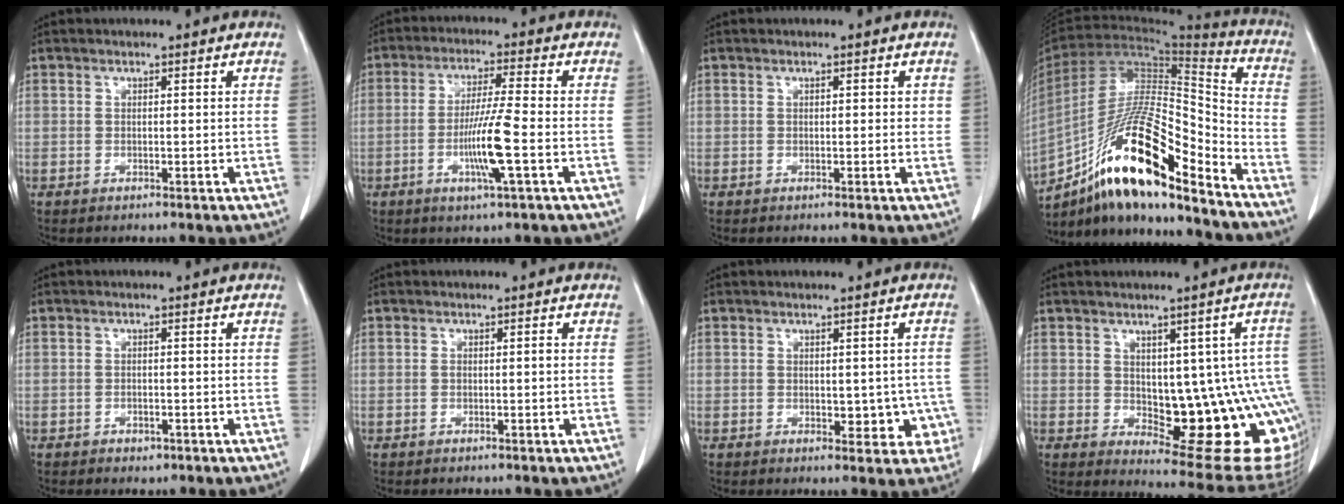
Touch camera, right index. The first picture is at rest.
{"total": 8.4, "force": [-2.4, -0.5, 8.0], "torque": [-0.152, -0.010, -0.046]}
{"total": 1.3, "force": [0.4, 0.6, 1.0], "torque": [-0.011, 0.001, 0.003]}
{"total": 22.0, "force": [-14.2, 3.7, 16.4], "torque": [-0.297, -0.005, -0.249]}
{"total": 1.4, "force": [-0.8, 0.9, 0.6], "torque": [-0.009, 0.002, -0.006]}
{"total": 0.7, "force": [0.0, 0.2, 0.7], "torque": [-0.012, 0.001, 0.001]}
{"total": 4.9, "force": [-0.6, 3.3, 3.6], "torque": [-0.020, 0.009, 0.001]}
{"total": 17.2, "force": [-1.9, 6.4, 15.8], "torque": [-0.132, 0.015, 0.002]}